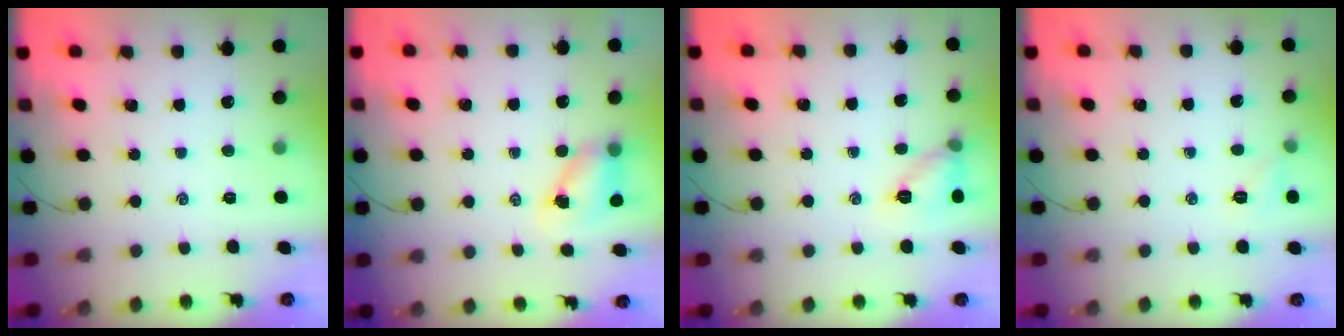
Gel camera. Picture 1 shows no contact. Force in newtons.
{"total": 5.7, "press": 5.7, "slide": 0.5}
{"total": 8.5, "press": 8.4, "slide": 1.4}
{"total": 4.6, "press": 4.3, "slide": 1.4}